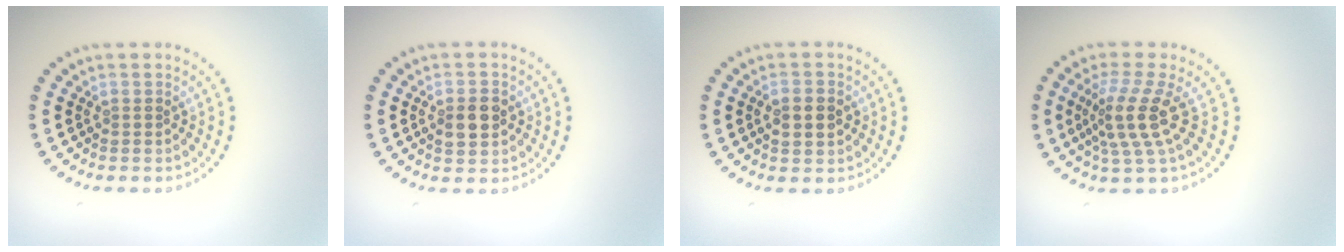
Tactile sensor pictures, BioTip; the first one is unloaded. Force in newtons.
{"total": 2.8, "press": 2.8, "slide": 0.1}
{"total": 2.6, "press": 2.6, "slide": 0.1}
{"total": 4.0, "press": 3.1, "slide": 2.6}